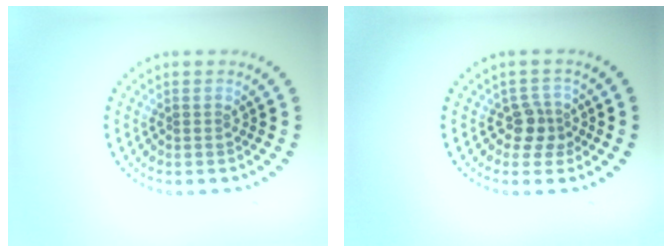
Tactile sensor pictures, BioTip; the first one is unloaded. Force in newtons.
{"total": 2.2, "press": 1.8, "slide": 1.3}